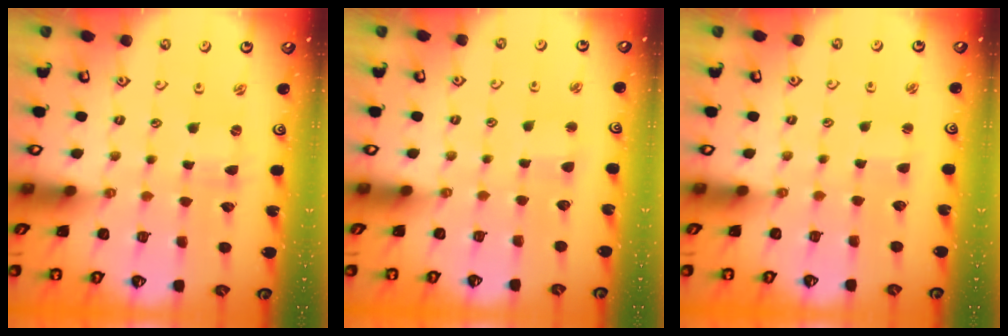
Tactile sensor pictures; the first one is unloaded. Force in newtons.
{"total": 2.4, "press": 2.4, "slide": 0.4}
{"total": 1.8, "press": 1.8, "slide": 0.3}